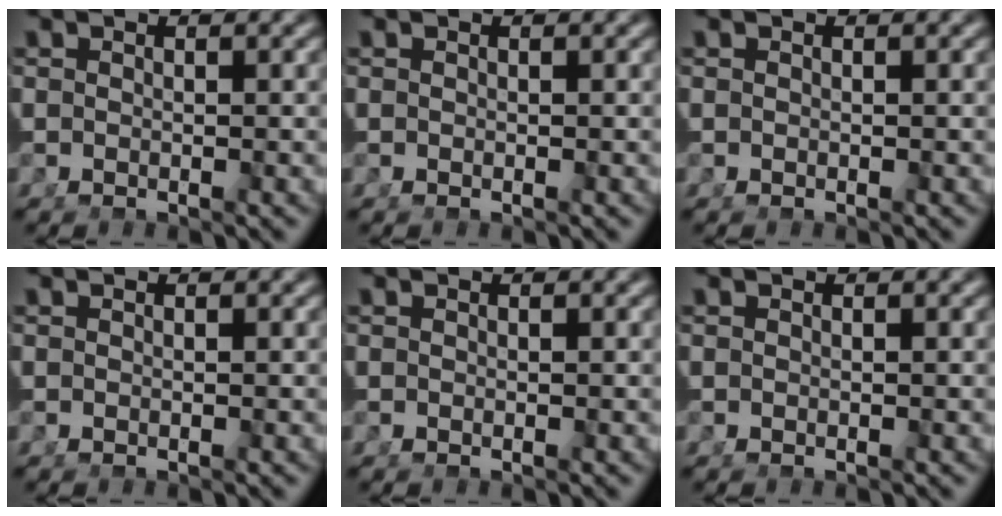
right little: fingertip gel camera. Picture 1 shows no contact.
{"total": 0.0}
{"total": 0.0}
{"total": 0.0}
{"total": 0.0}
{"total": 0.0}